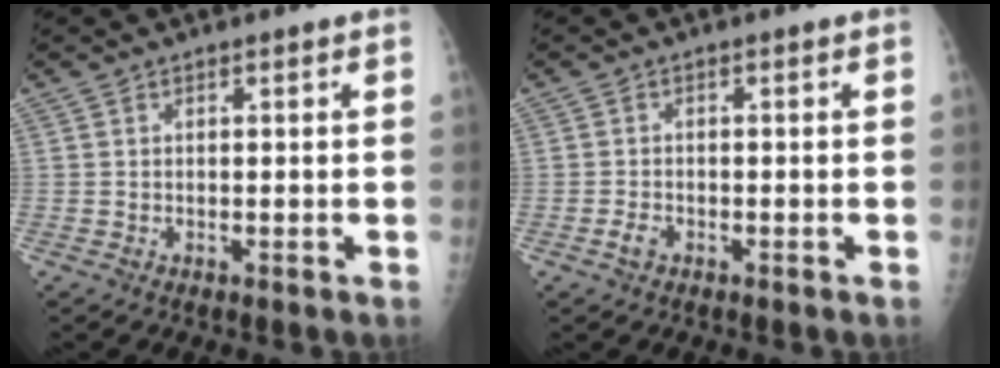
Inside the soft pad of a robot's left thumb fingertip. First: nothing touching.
{"total": 1.5, "force": [-0.8, 0.9, 0.9], "torque": [-0.022, 0.004, -0.016]}